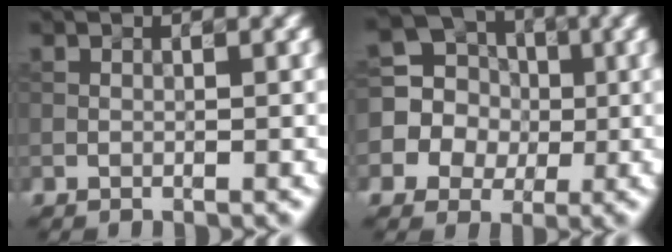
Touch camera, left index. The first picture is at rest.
{"total": 9.7, "force": [1.1, 9.0, 3.2], "torque": [-0.099, 0.036, 0.000]}